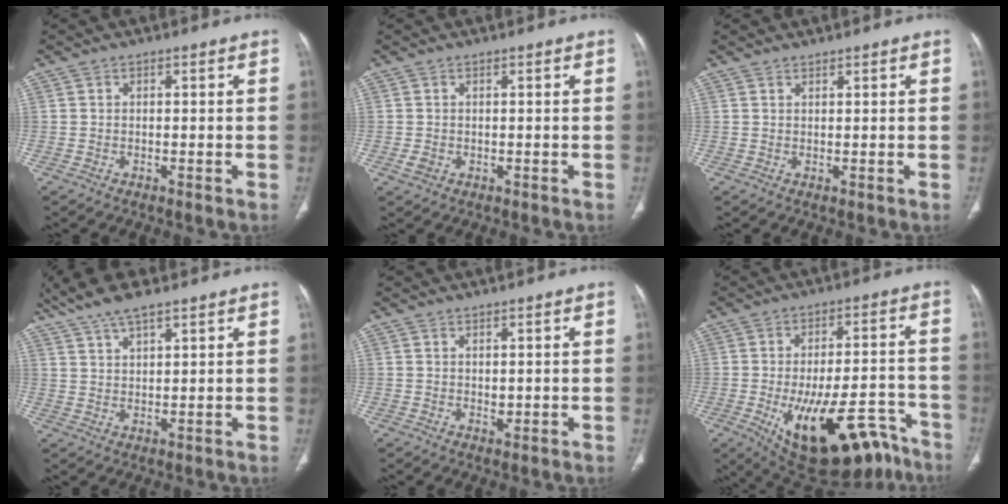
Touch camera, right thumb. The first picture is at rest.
{"total": 1.4, "force": [-0.1, 1.2, 0.8], "torque": [-0.016, -0.001, 0.004]}
{"total": 0.8, "force": [0.8, 0.1, 0.1], "torque": [-0.001, -0.007, 0.016]}
{"total": 8.9, "force": [6.6, 2.5, 5.5], "torque": [-0.104, -0.009, 0.125]}
{"total": 1.2, "force": [0.6, 0.8, 0.8], "torque": [-0.010, -0.007, 0.016]}
{"total": 22.1, "force": [-13.0, 9.3, 15.2], "torque": [-0.172, 0.060, -0.182]}